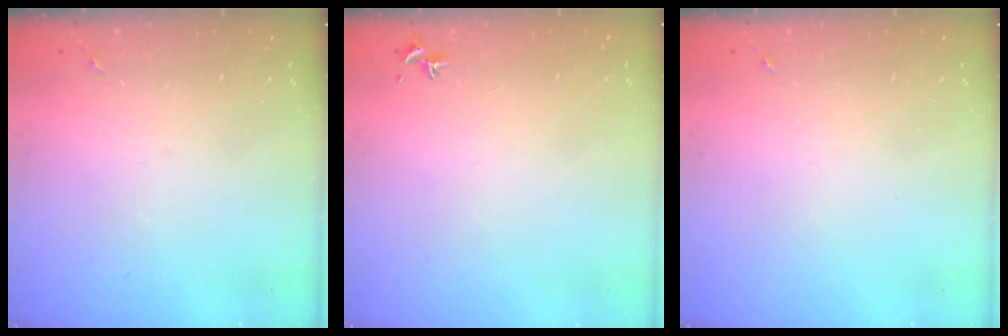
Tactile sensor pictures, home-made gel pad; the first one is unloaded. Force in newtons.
{"total": 0.7, "press": 0.5, "slide": 0.4}
{"total": 0.0}